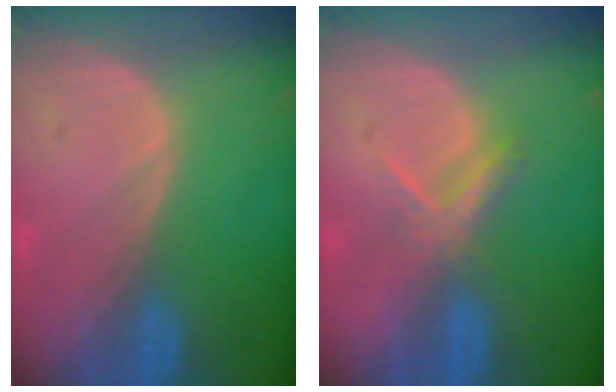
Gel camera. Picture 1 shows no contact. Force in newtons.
{"total": 3.7, "press": 3.6, "slide": 0.9}